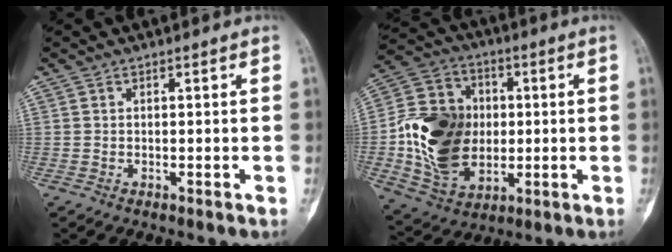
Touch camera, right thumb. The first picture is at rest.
{"total": 19.2, "force": [-0.8, 14.3, 12.7], "torque": [-0.210, 0.007, -0.005]}